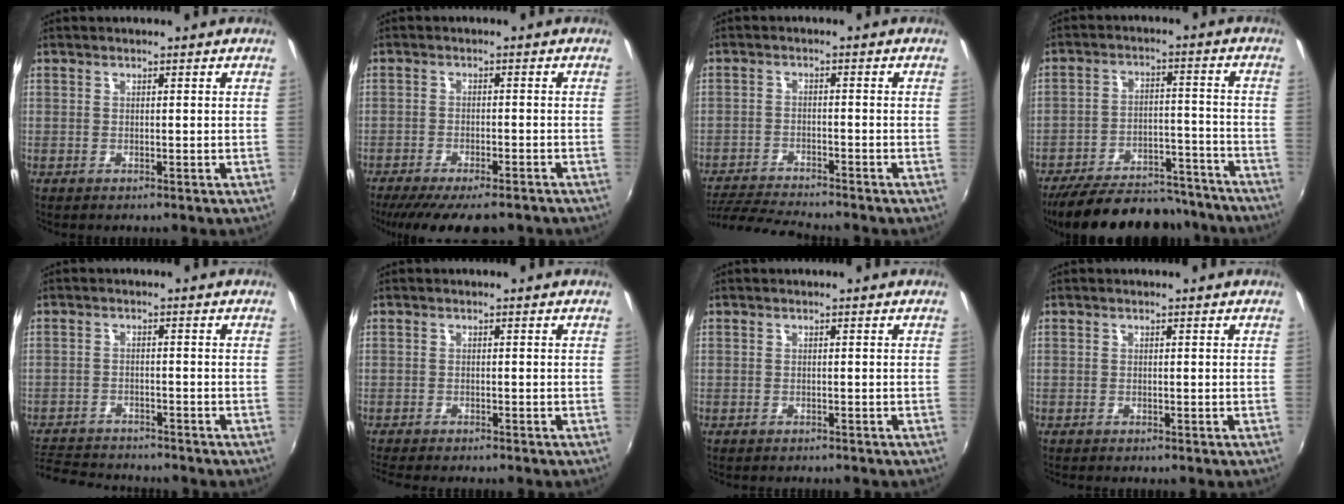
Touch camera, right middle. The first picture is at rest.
{"total": 12.8, "force": [-10.4, 3.2, 6.8], "torque": [-0.142, -0.040, -0.160]}
{"total": 9.6, "force": [-9.0, 0.5, 3.3], "torque": [-0.088, -0.019, -0.158]}
{"total": 23.2, "force": [-20.1, 8.0, 8.4], "torque": [-0.167, 0.025, -0.265]}
{"total": 9.9, "force": [-9.1, 2.8, 2.8], "torque": [-0.085, -0.006, -0.150]}
{"total": 5.3, "force": [-4.8, 0.6, 2.2], "torque": [-0.052, -0.020, -0.081]}
{"total": 1.9, "force": [-1.8, 0.4, 0.5], "torque": [-0.018, -0.011, -0.028]}
{"total": 0.7, "force": [-0.7, 0.1, 0.1], "torque": [-0.002, -0.005, -0.016]}